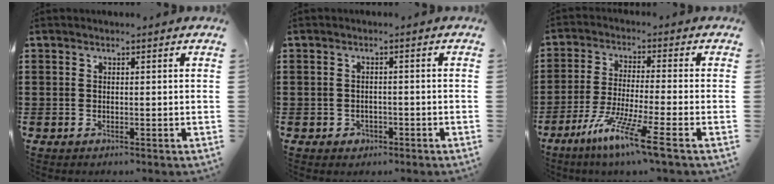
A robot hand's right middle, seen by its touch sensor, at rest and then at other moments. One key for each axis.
{"total": 1.1, "fx": -0.7, "fy": 0.8, "fz": 0.3, "tx": -0.009, "ty": 0.001, "tz": -0.016}
{"total": 8.6, "fx": -6.0, "fy": -0.2, "fz": 6.2, "tx": -0.133, "ty": -0.014, "tz": -0.118}